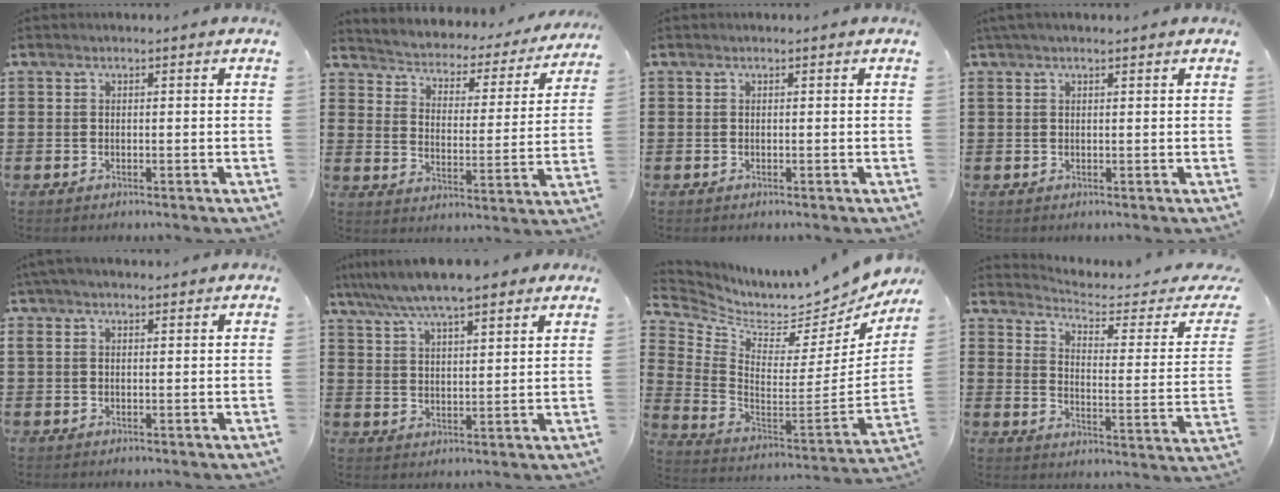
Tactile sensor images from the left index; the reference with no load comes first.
{"total": 1.9, "force": [1.8, 0.6, 0.0], "torque": [-0.020, -0.026, 0.016]}
{"total": 0.0}
{"total": 1.5, "force": [0.9, 0.2, 1.2], "torque": [-0.023, 0.002, 0.016]}
{"total": 2.1, "force": [1.1, 0.9, 1.5], "torque": [-0.033, 0.006, 0.020]}
{"total": 7.6, "force": [6.4, 1.2, 3.8], "torque": [-0.094, -0.014, 0.114]}
{"total": 4.4, "force": [3.9, 1.5, 1.2], "torque": [-0.056, -0.055, 0.060]}
{"total": 3.6, "force": [3.1, 0.6, 1.7], "torque": [-0.047, -0.028, 0.044]}